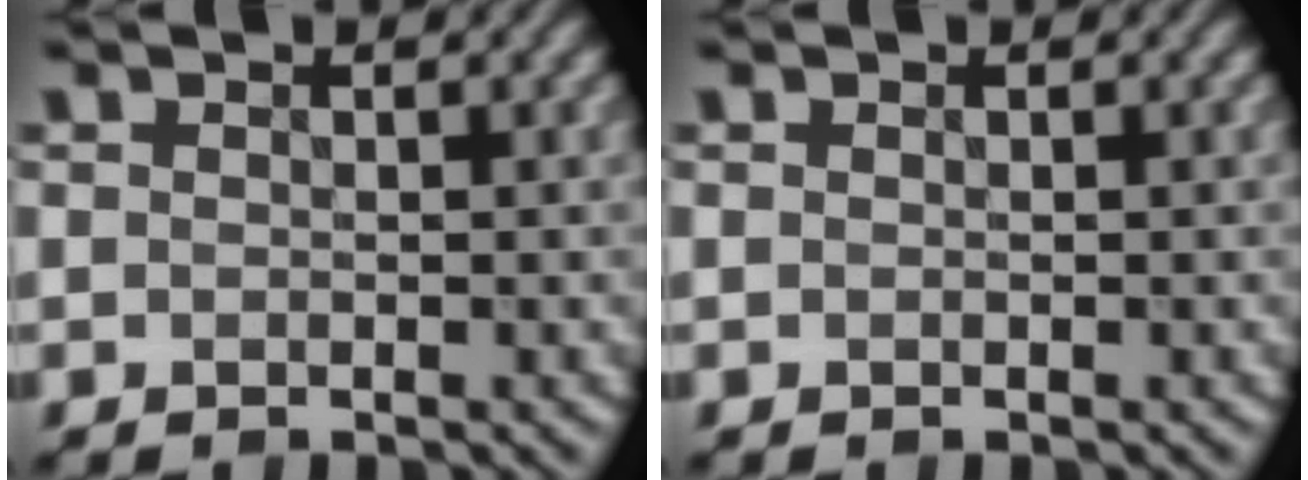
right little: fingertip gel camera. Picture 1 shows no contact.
{"total": 0.0}